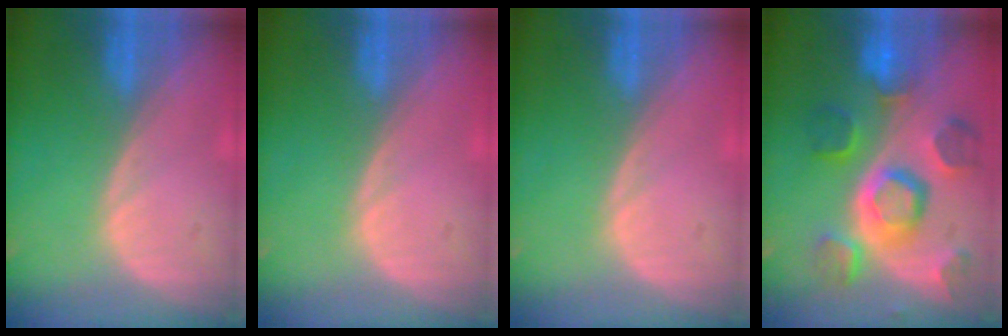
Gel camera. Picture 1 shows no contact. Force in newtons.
{"total": 0.0}
{"total": 0.0}
{"total": 11.5, "press": 10.0, "slide": 5.6}